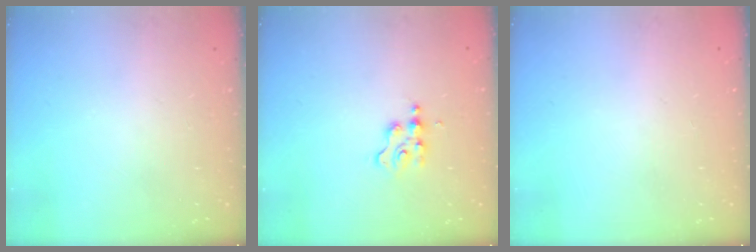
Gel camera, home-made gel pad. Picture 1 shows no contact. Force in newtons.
{"total": 3.4, "press": 3.4, "slide": 0.3}
{"total": 0.6, "press": 0.5, "slide": 0.2}